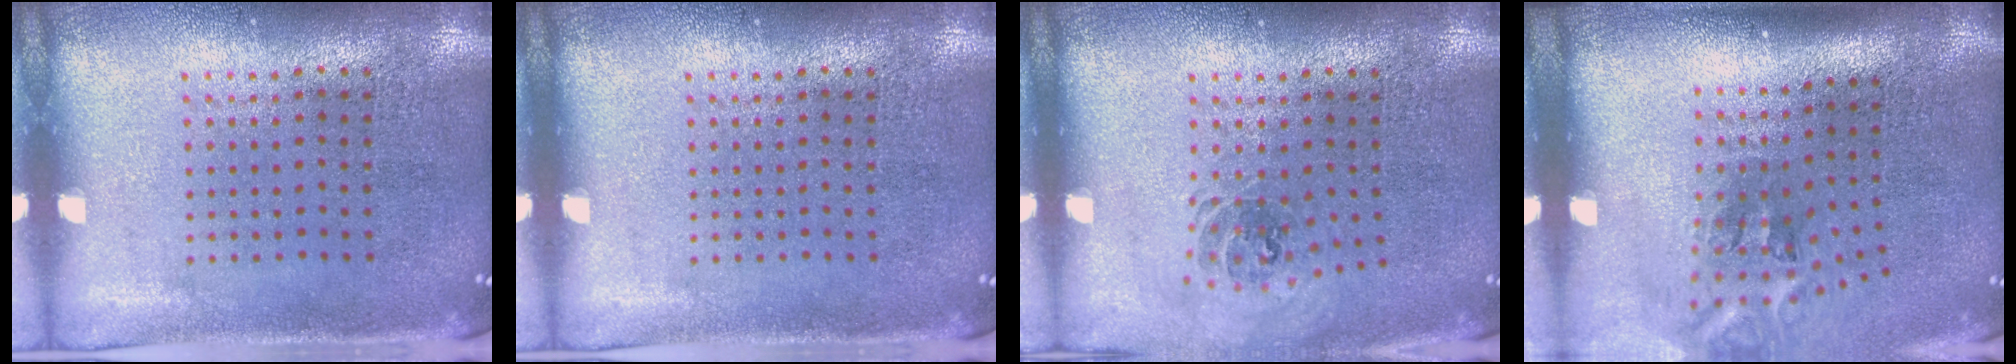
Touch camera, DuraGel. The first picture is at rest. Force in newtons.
{"total": 0.0}
{"total": 0.9, "press": 0.9, "slide": 0.2}
{"total": 2.3, "press": 1.3, "slide": 1.8}